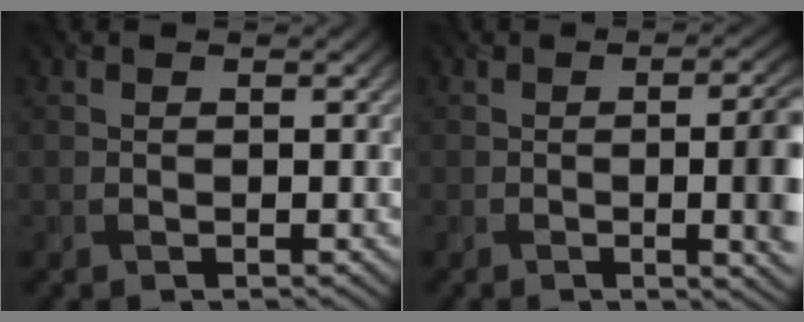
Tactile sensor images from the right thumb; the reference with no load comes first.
{"total": 9.9, "force": [-0.9, 3.5, 9.2], "torque": [-0.082, 0.007, -0.018]}